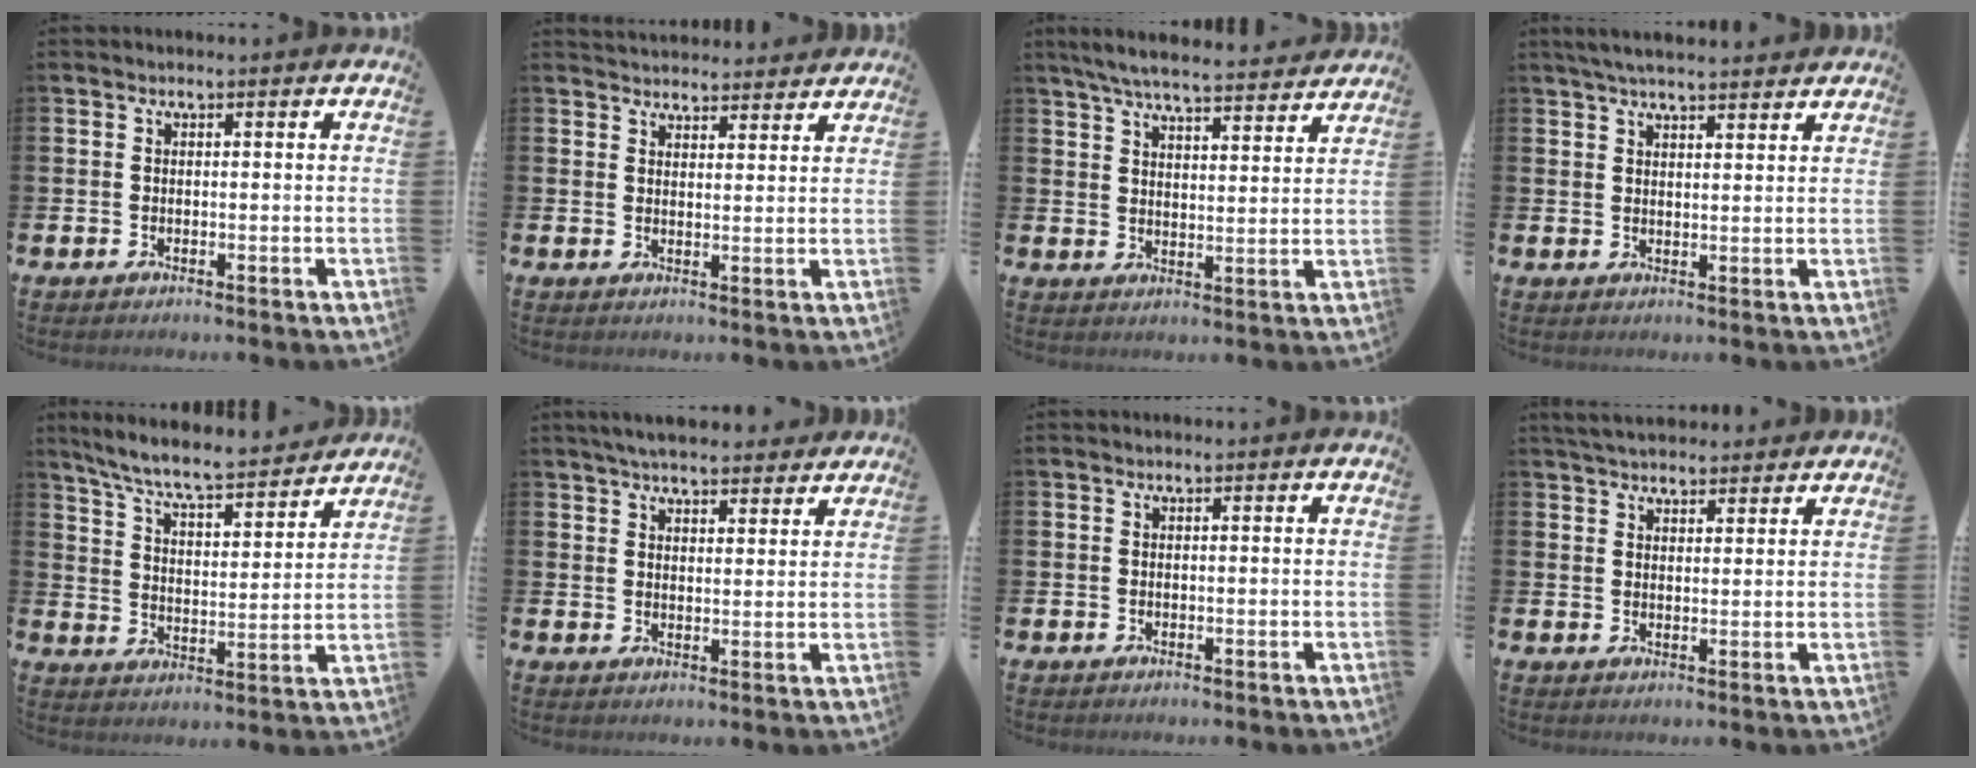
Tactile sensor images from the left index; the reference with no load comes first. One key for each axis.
{"total": 3.4, "fx": 3.4, "fy": 0.8, "fz": -0.1, "tx": -0.003, "ty": -0.015, "tz": 0.062}
{"total": 6.5, "fx": 6.2, "fy": 0.6, "fz": 1.8, "tx": -0.046, "ty": -0.037, "tz": 0.108}
{"total": 4.3, "fx": 4.0, "fy": 0.4, "fz": 1.3, "tx": -0.035, "ty": -0.009, "tz": 0.074}
{"total": 7.9, "fx": 7.4, "fy": 0.8, "fz": 2.7, "tx": -0.082, "ty": -0.055, "tz": 0.126}
{"total": 5.0, "fx": 4.7, "fy": 0.9, "fz": 1.2, "tx": -0.031, "ty": -0.014, "tz": 0.086}
{"total": 0.0}
{"total": 4.0, "fx": 3.9, "fy": 0.9, "fz": 0.7, "tx": -0.020, "ty": -0.013, "tz": 0.072}